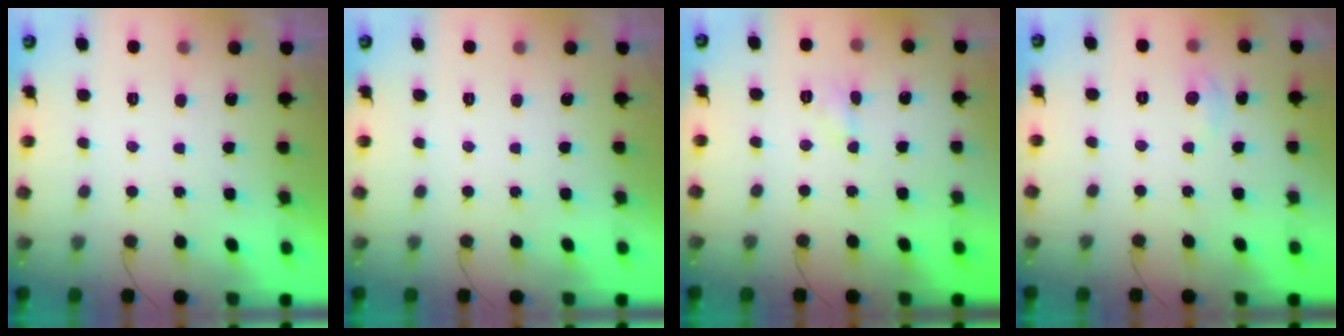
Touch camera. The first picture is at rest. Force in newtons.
{"total": 0.0}
{"total": 2.9, "press": 2.9, "slide": 0.3}
{"total": 2.3, "press": 2.3, "slide": 0.3}